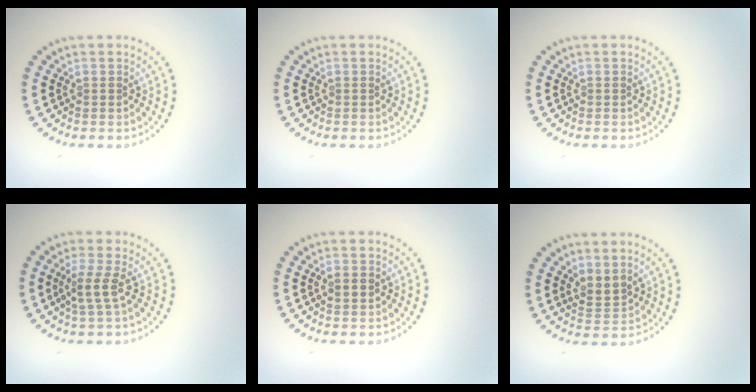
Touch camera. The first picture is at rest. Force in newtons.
{"total": 0.0}
{"total": 0.0}
{"total": 2.3, "press": 1.8, "slide": 1.4}
{"total": 1.0, "press": 1.0, "slide": 0.1}
{"total": 1.9, "press": 1.4, "slide": 1.3}